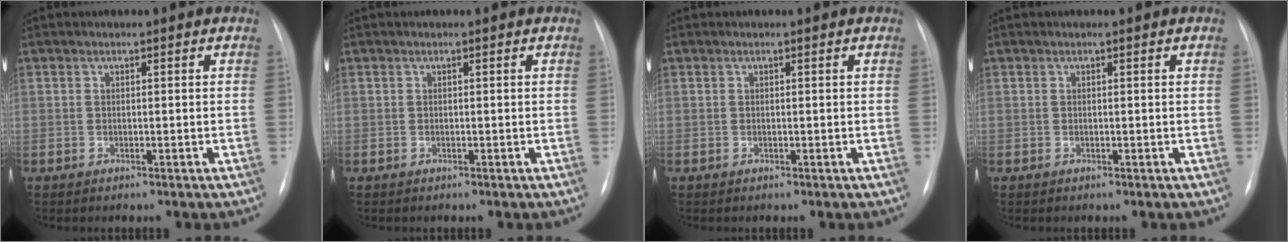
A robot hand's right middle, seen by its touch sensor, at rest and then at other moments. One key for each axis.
{"total": 0.0}
{"total": 0.0}
{"total": 0.0}